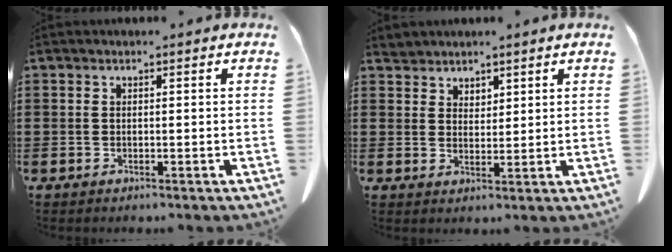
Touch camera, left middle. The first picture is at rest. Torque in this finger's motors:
{"motor_torque": [-0.05, 0.04, 0.02, 0.00]}